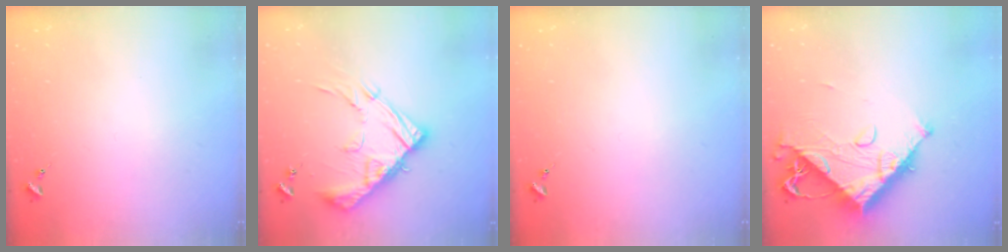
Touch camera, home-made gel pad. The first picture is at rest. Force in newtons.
{"total": 15.9, "press": 15.9, "slide": 1.2}
{"total": 0.0}
{"total": 12.7, "press": 12.7, "slide": 1.5}